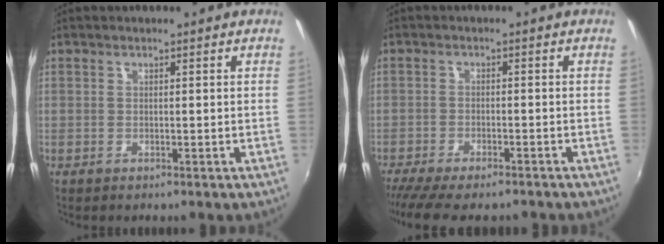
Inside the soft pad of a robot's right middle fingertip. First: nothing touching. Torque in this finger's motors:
{"motor_torque": [1.08, -1.06, 0.19, 0.06]}